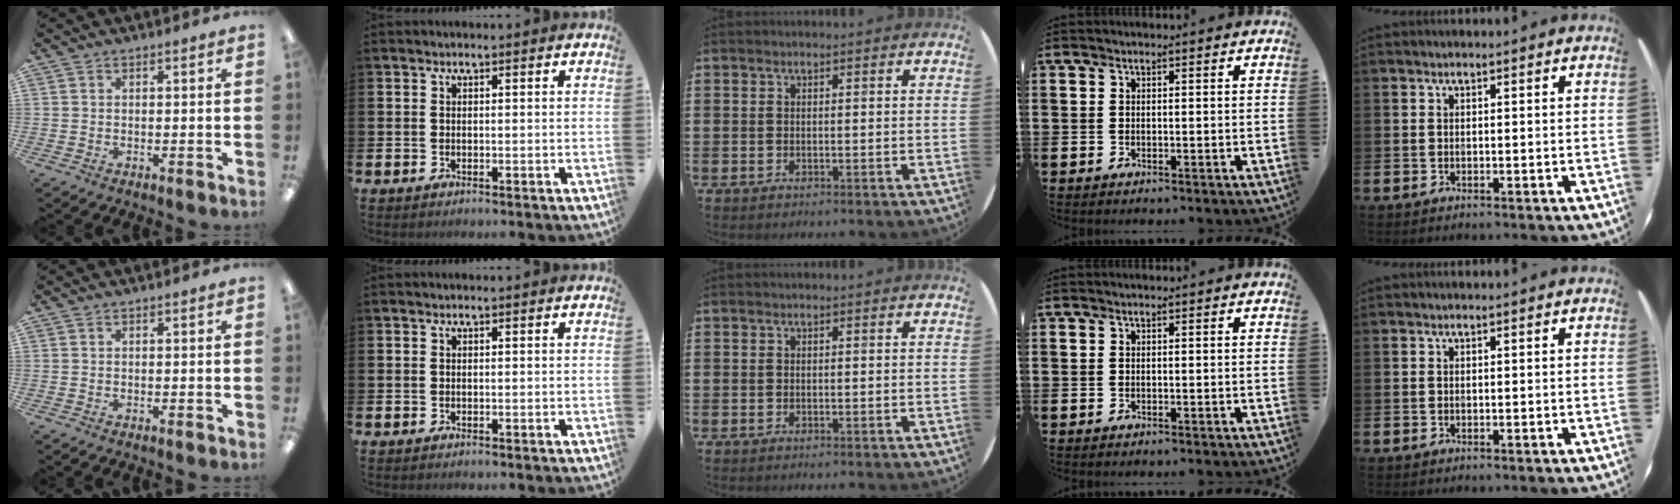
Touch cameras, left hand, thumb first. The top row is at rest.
{}